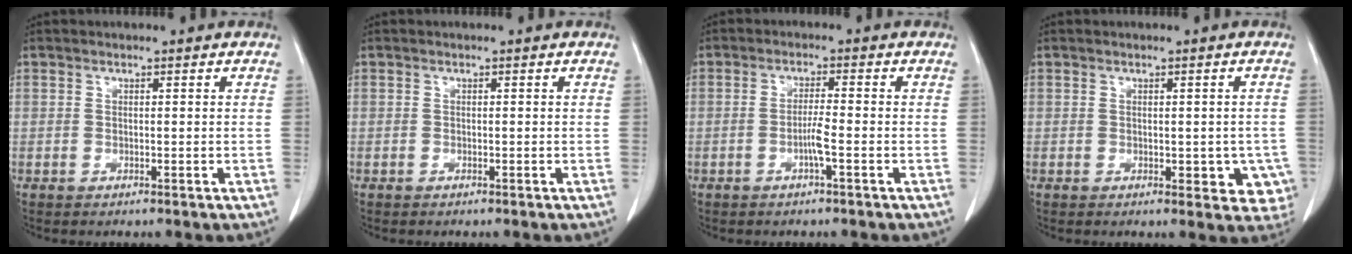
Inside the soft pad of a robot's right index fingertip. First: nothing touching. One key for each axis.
{"total": 0.0}
{"total": 2.9, "fx": -1.1, "fy": -0.2, "fz": 2.7, "tx": -0.050, "ty": -0.002, "tz": -0.023}
{"total": 5.8, "fx": -1.4, "fy": 3.2, "fz": 4.7, "tx": -0.028, "ty": 0.002, "tz": -0.011}